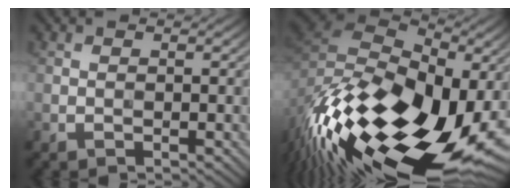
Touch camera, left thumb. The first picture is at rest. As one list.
[{"total": 19.3, "force": [-6.6, 9.8, 15.3], "torque": [-0.300, -0.012, -0.114]}]